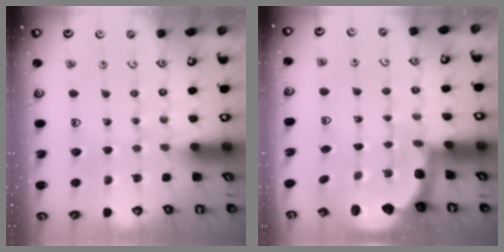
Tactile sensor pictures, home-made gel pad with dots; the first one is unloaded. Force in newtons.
{"total": 2.9, "press": 1.8, "slide": 2.2}